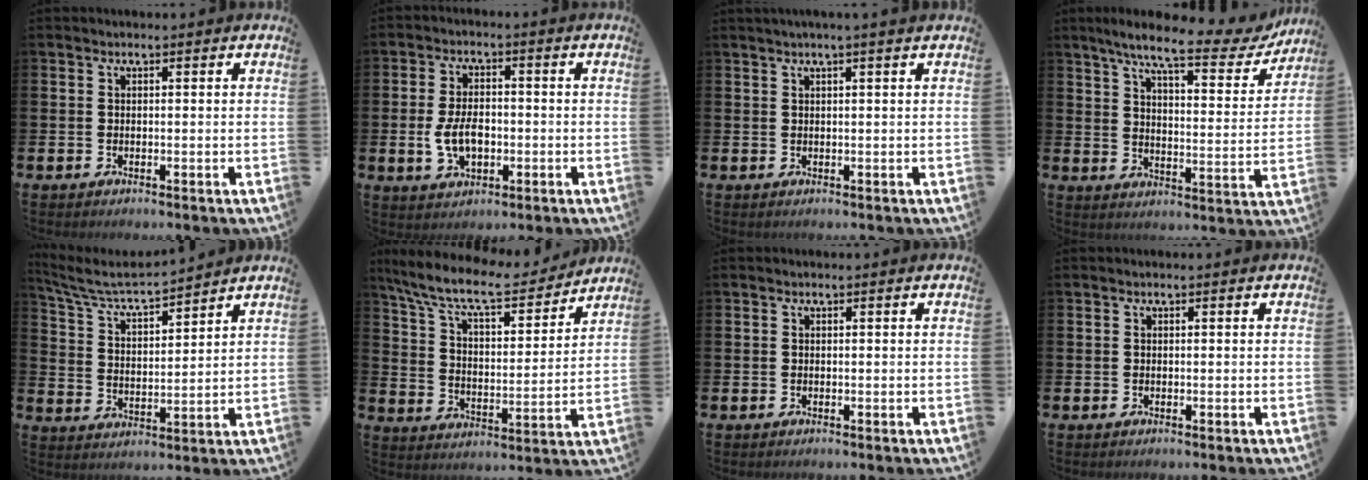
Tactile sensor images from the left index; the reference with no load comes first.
{"total": 5.3, "force": [-0.9, 3.2, 4.1], "torque": [-0.069, 0.001, -0.020]}
{"total": 1.3, "force": [0.9, -0.4, 0.8], "torque": [-0.018, 0.000, 0.016]}
{"total": 8.6, "force": [7.1, 1.6, 4.7], "torque": [-0.096, -0.045, 0.112]}
{"total": 6.2, "force": [5.8, 0.9, 2.1], "torque": [-0.068, -0.042, 0.097]}
{"total": 10.1, "force": [9.0, 2.3, 4.0], "torque": [-0.112, -0.058, 0.153]}
{"total": 0.0}
{"total": 0.0}